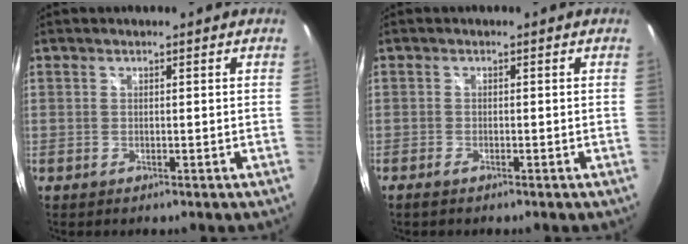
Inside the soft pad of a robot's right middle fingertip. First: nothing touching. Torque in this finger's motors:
{"motor_torque": [-0.16, -0.13, 0.01, -0.01]}